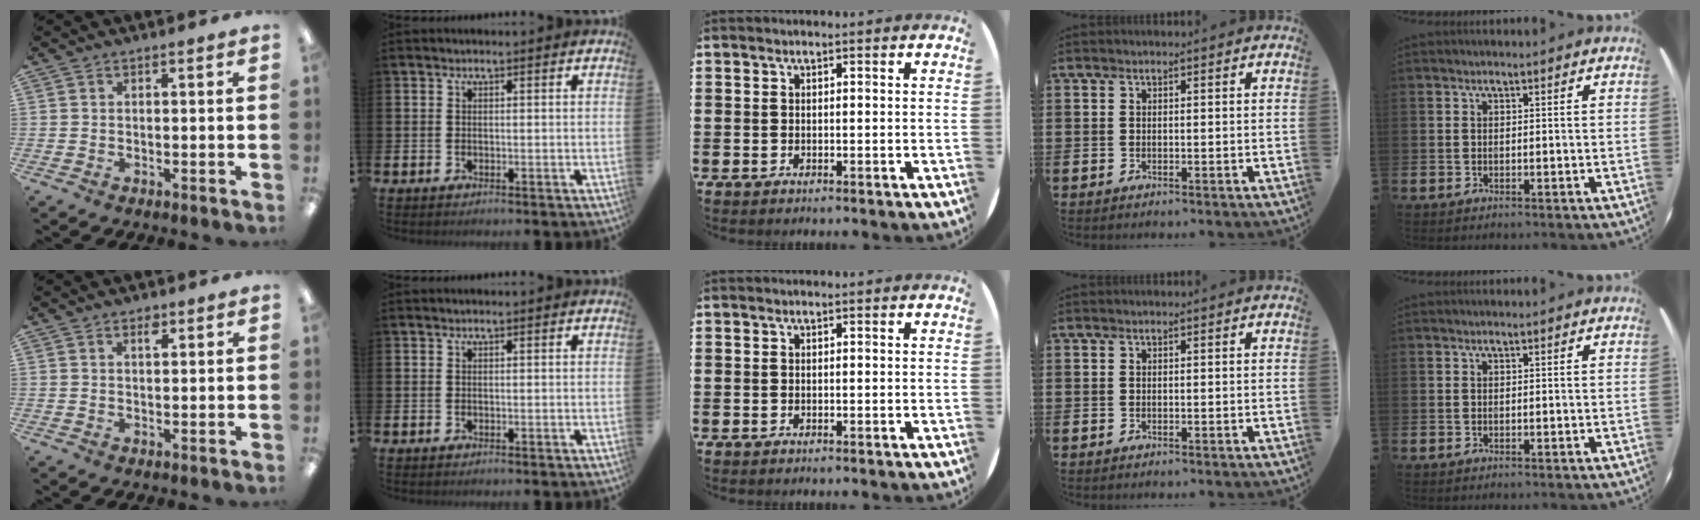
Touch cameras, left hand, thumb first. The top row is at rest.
{"thumb": {"total": 2.3, "force": [1.5, 1.0, 1.4], "torque": [-0.016, -0.004, 0.023]}}